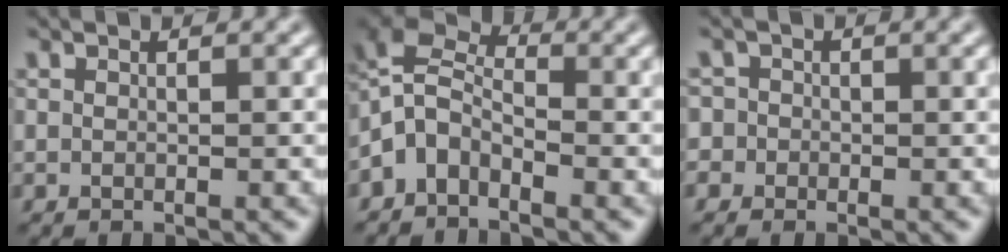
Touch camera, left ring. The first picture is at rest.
{"total": 4.3, "force": [-2.4, 2.6, 2.5], "torque": [-0.050, 0.007, -0.066]}
{"total": 2.3, "force": [-0.5, 2.2, 0.3], "torque": [0.017, 0.016, -0.036]}